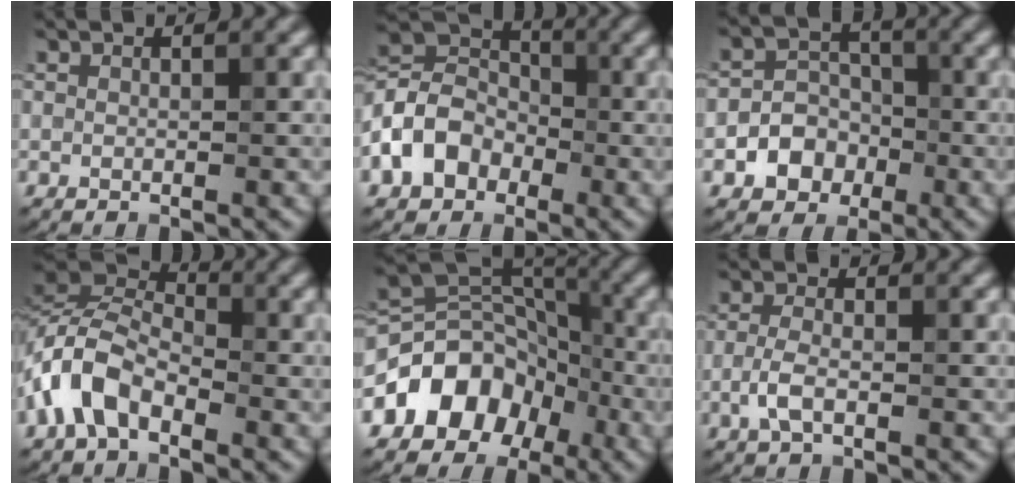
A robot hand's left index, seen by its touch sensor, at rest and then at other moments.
{"total": 5.7, "force": [-2.3, 4.3, 3.1], "torque": [-0.060, 0.012, -0.061]}
{"total": 4.5, "force": [-1.7, 3.7, 1.7], "torque": [0.003, 0.010, -0.050]}
{"total": 5.8, "force": [-3.1, 3.2, 3.7], "torque": [-0.081, 0.009, -0.075]}
{"total": 7.7, "force": [-3.5, 5.7, 3.8], "torque": [-0.048, 0.021, -0.072]}
{"total": 2.3, "force": [-0.9, 0.8, 2.0], "torque": [-0.050, 0.005, -0.021]}